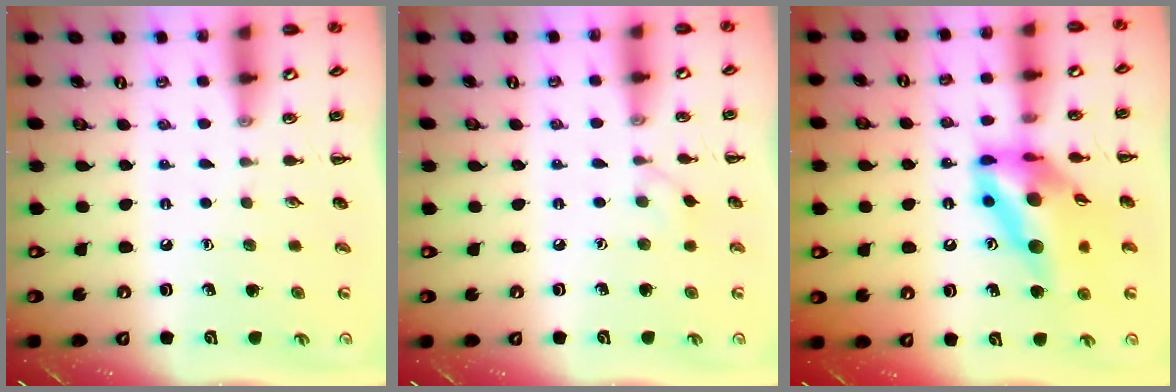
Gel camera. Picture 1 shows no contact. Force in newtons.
{"total": 2.7, "press": 2.5, "slide": 1.2}
{"total": 15.1, "press": 14.2, "slide": 5.0}